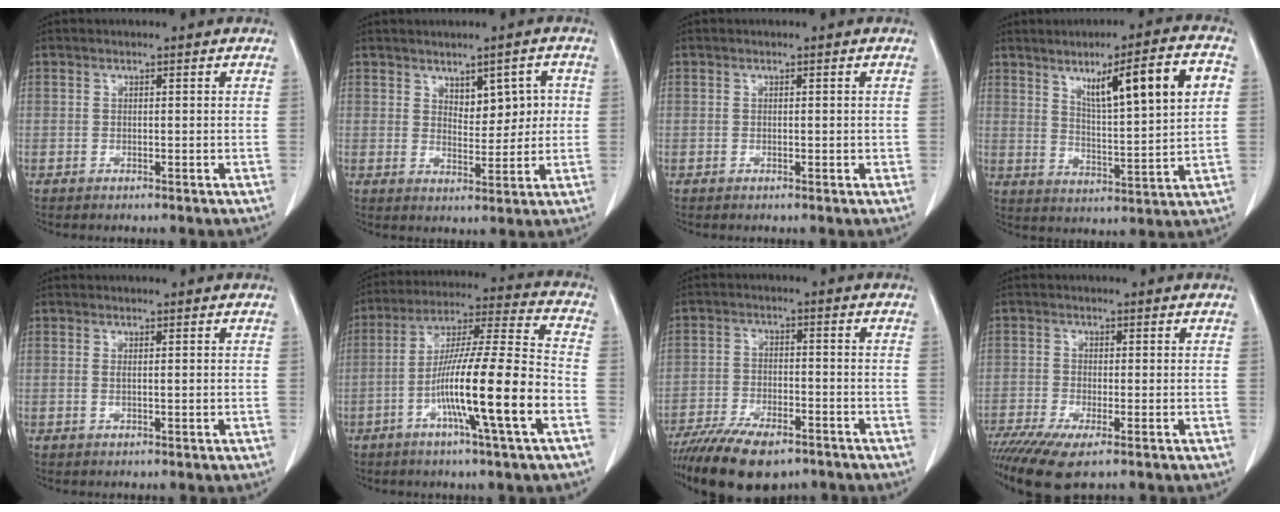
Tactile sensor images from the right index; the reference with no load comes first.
{"total": 5.7, "force": [1.6, 3.0, 4.6], "torque": [-0.055, 0.011, 0.031]}
{"total": 1.0, "force": [0.0, 0.5, 0.8], "torque": [-0.012, 0.003, 0.000]}
{"total": 13.4, "force": [4.9, 1.1, 12.4], "torque": [-0.192, 0.012, 0.079]}
{"total": 1.4, "force": [0.1, 0.4, 1.4], "torque": [-0.025, 0.000, 0.003]}
{"total": 17.2, "force": [-5.7, -0.4, 16.2], "torque": [-0.282, -0.002, -0.105]}
{"total": 13.0, "force": [-9.7, 4.8, 7.2], "torque": [-0.123, -0.013, -0.158]}
{"total": 7.7, "force": [-4.9, 1.7, 5.7], "torque": [-0.103, -0.018, -0.089]}